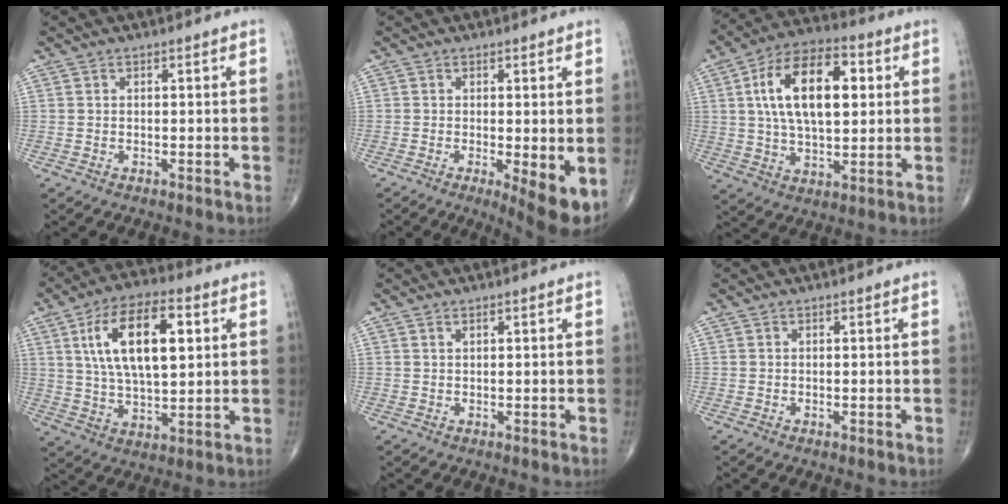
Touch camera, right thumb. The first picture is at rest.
{"total": 6.5, "force": [-1.5, 1.6, 6.2], "torque": [-0.091, -0.020, -0.022]}
{"total": 17.8, "force": [3.8, 9.1, 14.8], "torque": [-0.241, 0.011, 0.061]}
{"total": 16.9, "force": [4.8, 7.8, 14.3], "torque": [-0.239, -0.002, 0.085]}
{"total": 0.6, "force": [0.4, 0.3, 0.4], "torque": [-0.005, 0.001, 0.008]}
{"total": 0.0}